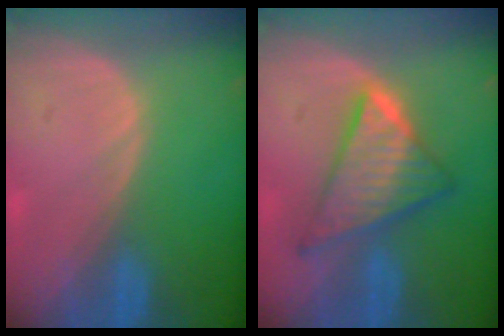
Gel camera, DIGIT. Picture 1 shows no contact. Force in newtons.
{"total": 8.9, "press": 8.9, "slide": 0.5}